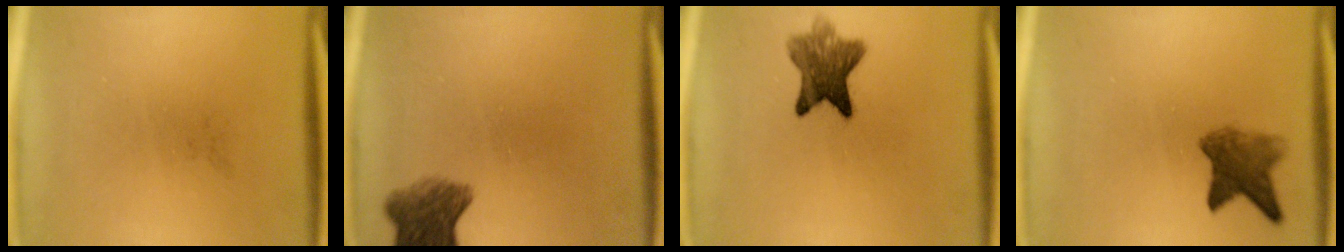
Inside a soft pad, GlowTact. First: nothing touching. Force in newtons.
{"total": 6.2}
{"total": 7.6}
{"total": 5.2}